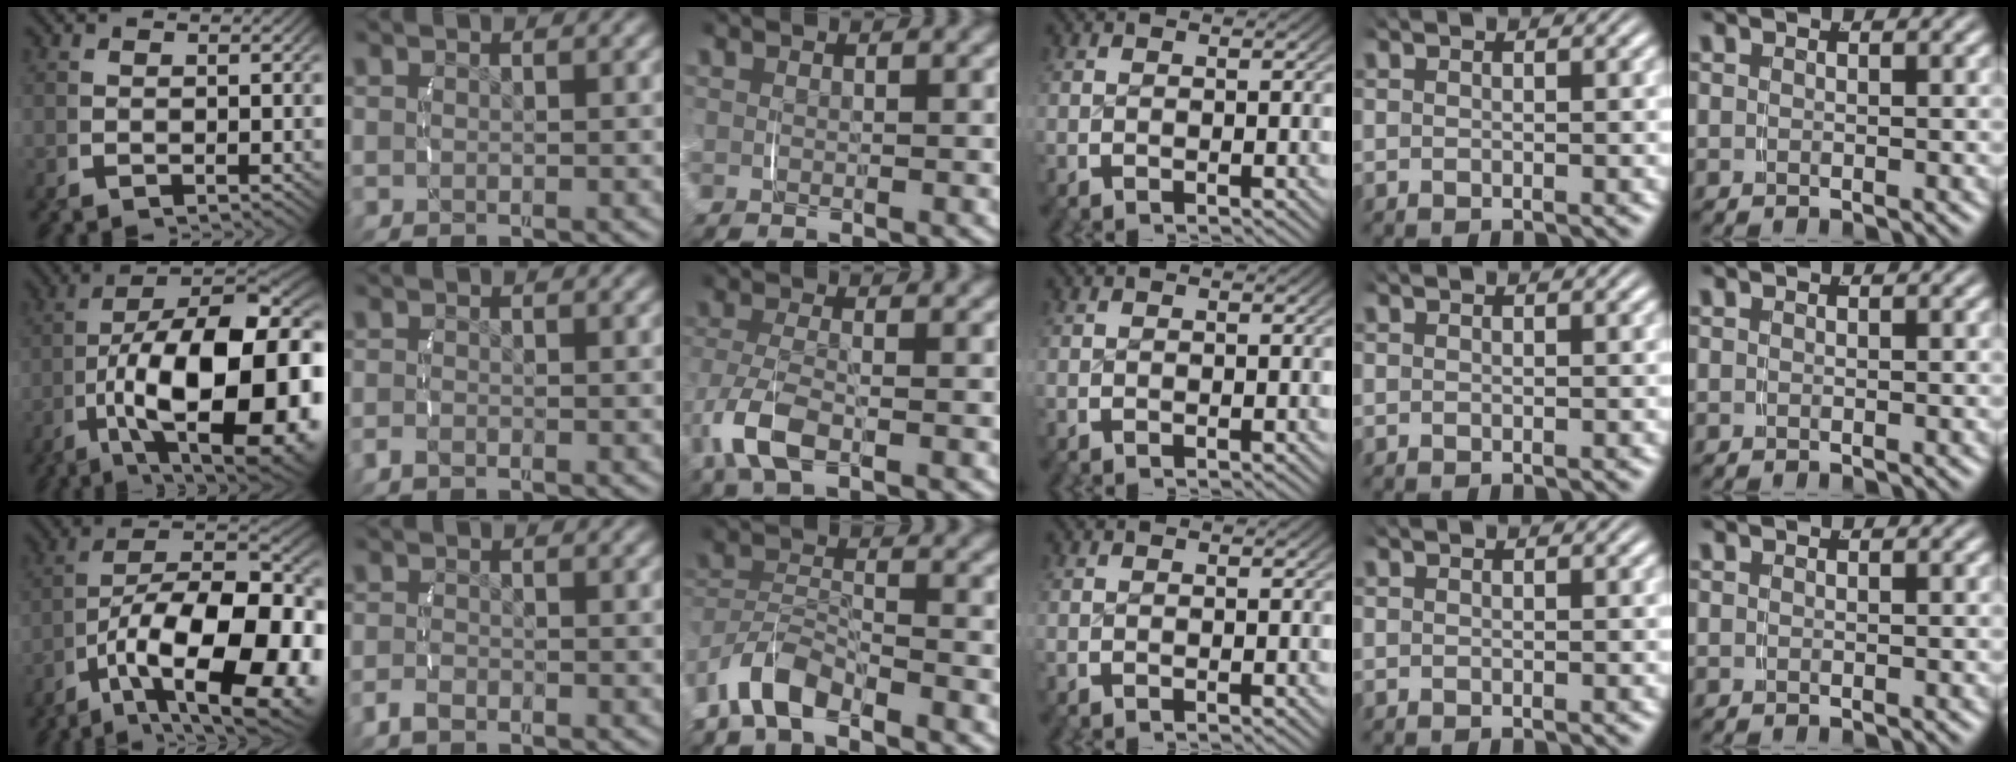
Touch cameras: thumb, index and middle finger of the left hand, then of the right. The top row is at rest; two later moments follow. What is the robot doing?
{"motion": "lift_and_place", "object": "glasses case"}